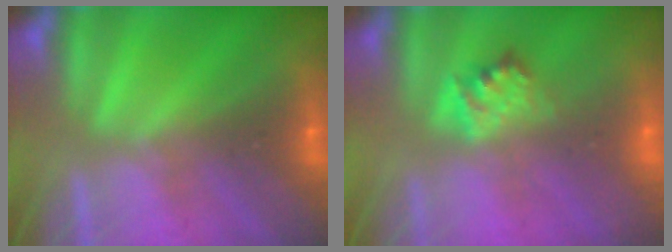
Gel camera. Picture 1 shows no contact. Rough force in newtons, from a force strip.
{"total": 2.4}